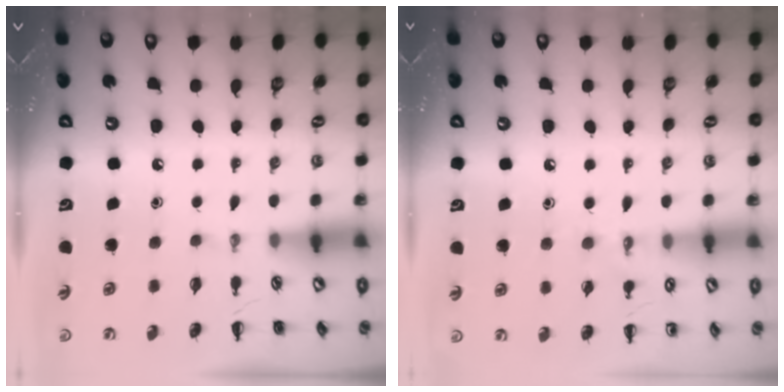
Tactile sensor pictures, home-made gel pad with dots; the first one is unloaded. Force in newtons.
{"total": 7.1, "press": 6.8, "slide": 1.9}